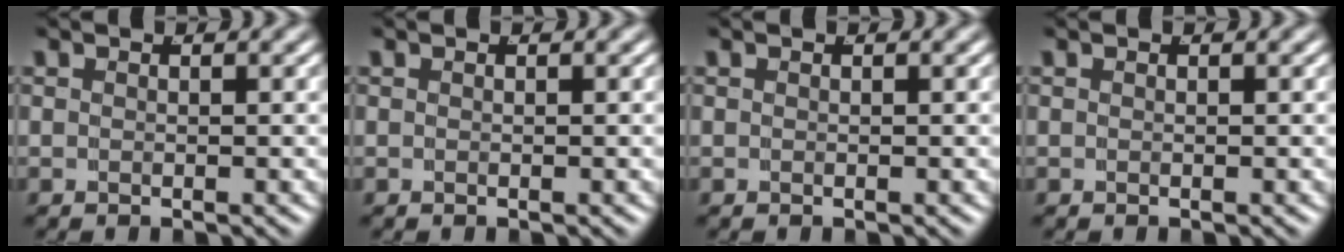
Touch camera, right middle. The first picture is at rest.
{"total": 0.0}
{"total": 0.0}
{"total": 0.0}